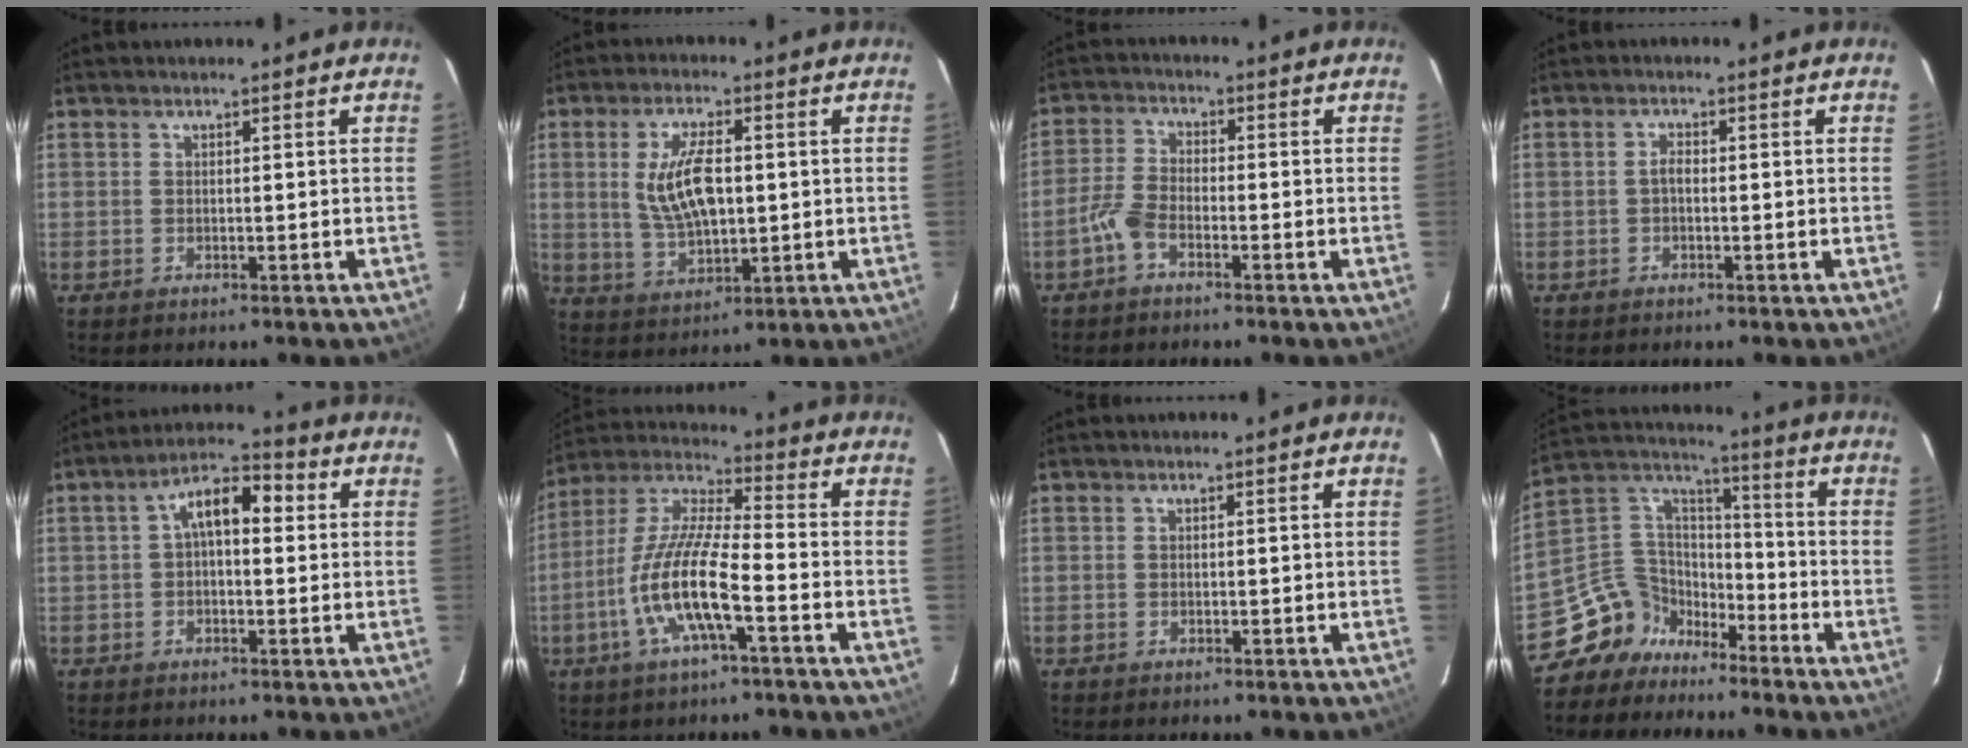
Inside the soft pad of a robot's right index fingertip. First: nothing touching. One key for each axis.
{"total": 10.5, "fx": 1.1, "fy": 4.7, "fz": 9.3, "tx": -0.183, "ty": 0.001, "tz": 0.029}
{"total": 4.2, "fx": -2.8, "fy": 1.8, "fz": 2.7, "tx": -0.067, "ty": 0.010, "tz": -0.058}
{"total": 1.3, "fx": -0.3, "fy": 0.7, "fz": 1.0, "tx": -0.019, "ty": 0.006, "tz": -0.007}
{"total": 7.6, "fx": 1.1, "fy": 3.7, "fz": 6.5, "tx": -0.114, "ty": 0.030, "tz": 0.013}
{"total": 13.0, "fx": -5.0, "fy": 2.2, "fz": 11.8, "tx": -0.243, "ty": -0.002, "tz": -0.103}
{"total": 0.0}
{"total": 11.1, "fx": -8.5, "fy": 7.0, "fz": 1.6, "tx": -0.058, "ty": 0.062, "tz": -0.157}